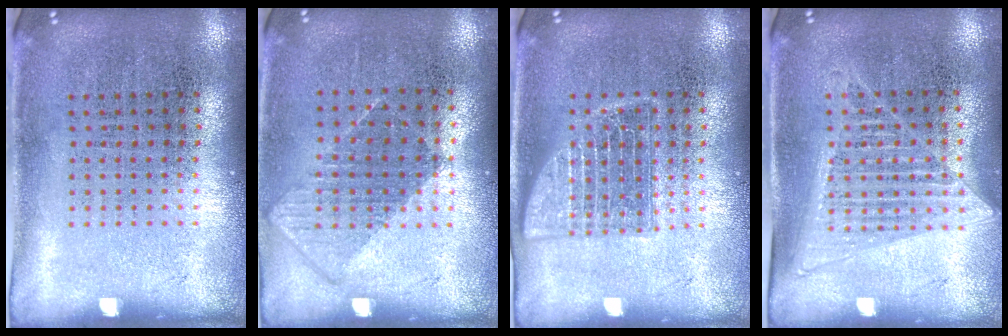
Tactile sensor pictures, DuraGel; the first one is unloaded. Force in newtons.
{"total": 0.8, "press": 0.7, "slide": 0.4}
{"total": 2.5, "press": 2.4, "slide": 0.3}
{"total": 1.4, "press": 1.2, "slide": 0.6}